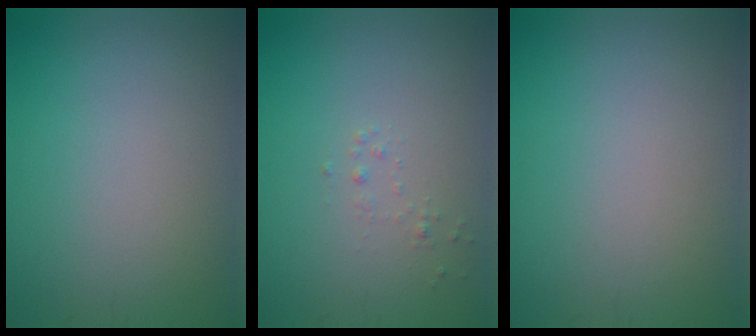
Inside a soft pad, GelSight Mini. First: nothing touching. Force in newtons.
{"total": 0.6, "press": 0.6, "slide": 0.0}
{"total": 0.0}